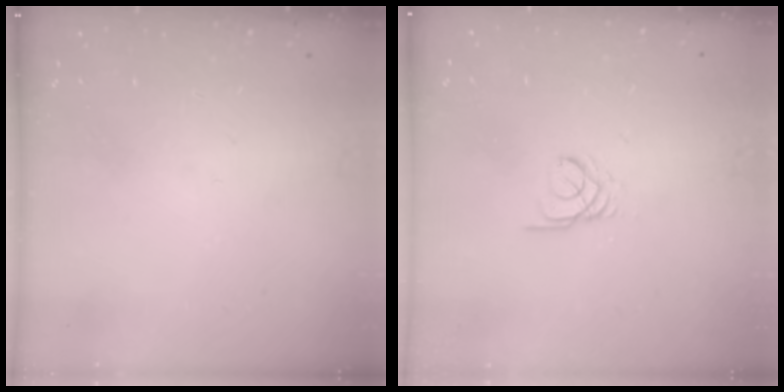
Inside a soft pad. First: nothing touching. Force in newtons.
{"total": 2.3, "press": 2.3, "slide": 0.2}